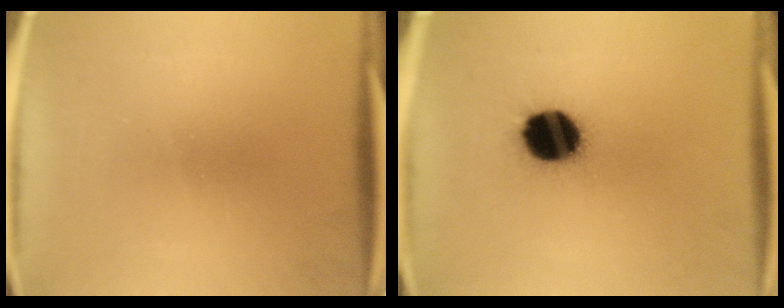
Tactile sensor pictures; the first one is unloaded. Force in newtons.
{"total": 14.5}